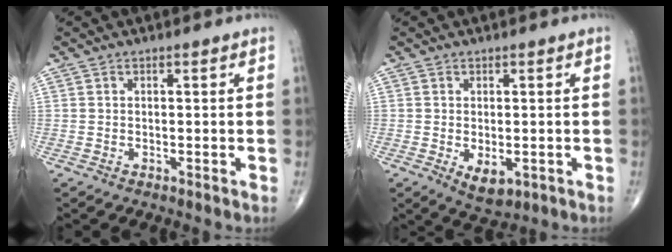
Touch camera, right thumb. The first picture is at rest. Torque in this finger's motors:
{"motor_torque": [-0.44, 0.02, -0.18, -0.01, 0.01]}